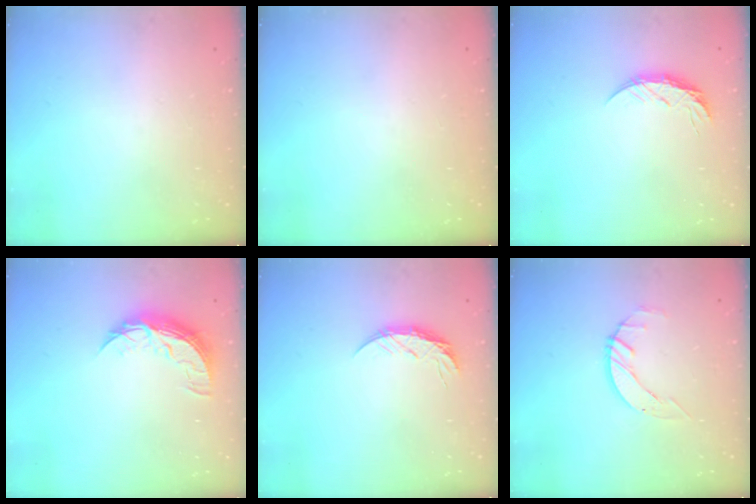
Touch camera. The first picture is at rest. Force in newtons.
{"total": 0.0}
{"total": 5.5, "press": 5.4, "slide": 0.8}
{"total": 8.5, "press": 8.5, "slide": 0.2}
{"total": 5.5, "press": 5.4, "slide": 0.8}
{"total": 2.7, "press": 2.7, "slide": 0.3}